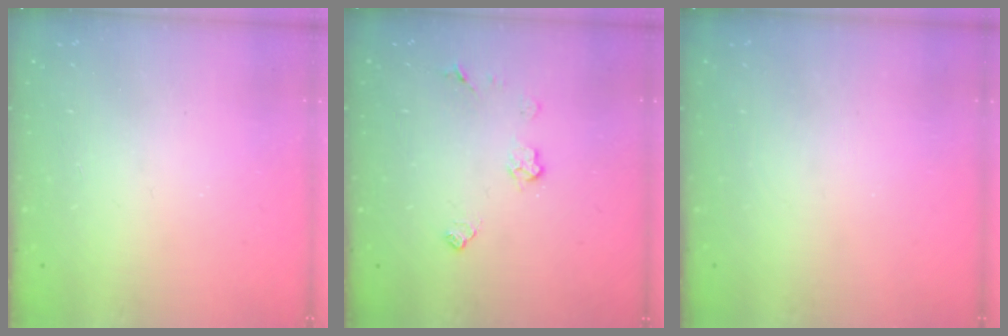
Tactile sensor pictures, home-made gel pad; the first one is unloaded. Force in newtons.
{"total": 5.8, "press": 5.7, "slide": 0.5}
{"total": 0.0}